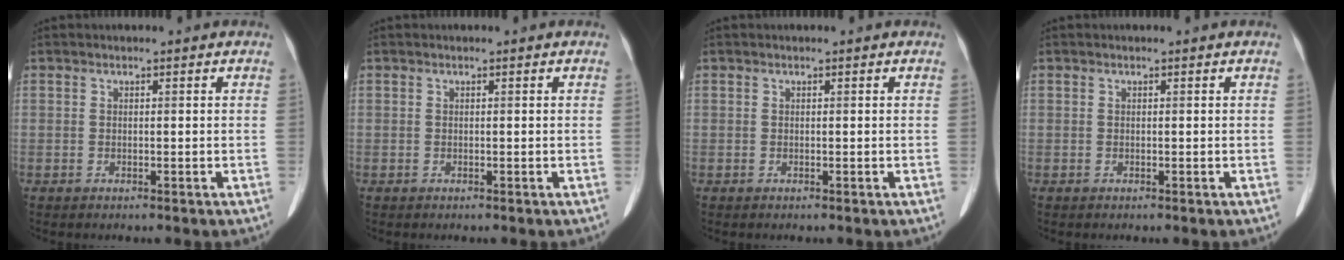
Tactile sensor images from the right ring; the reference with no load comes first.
{"total": 0.0}
{"total": 0.0}
{"total": 0.0}